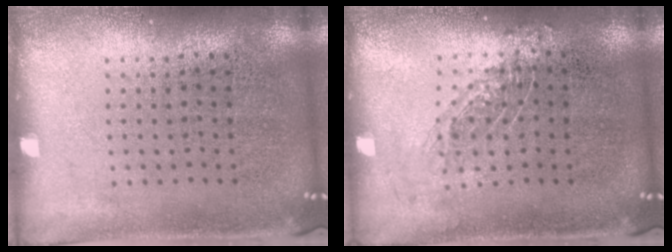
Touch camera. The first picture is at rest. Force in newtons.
{"total": 0.8, "press": 0.8, "slide": 0.2}